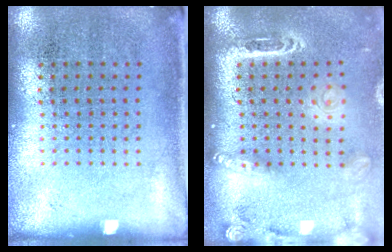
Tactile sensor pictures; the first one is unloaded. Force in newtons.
{"total": 2.4, "press": 1.9, "slide": 1.5}